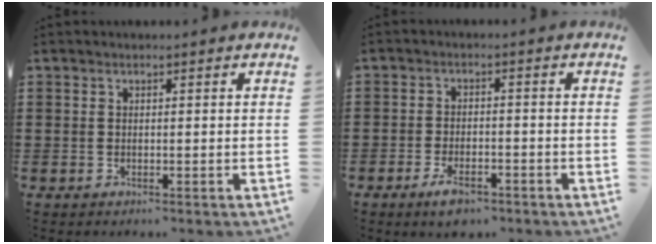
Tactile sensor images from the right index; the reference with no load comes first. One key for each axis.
{"total": 3.6, "fx": -2.6, "fy": 1.3, "fz": 2.1, "tx": -0.048, "ty": 0.004, "tz": -0.052}